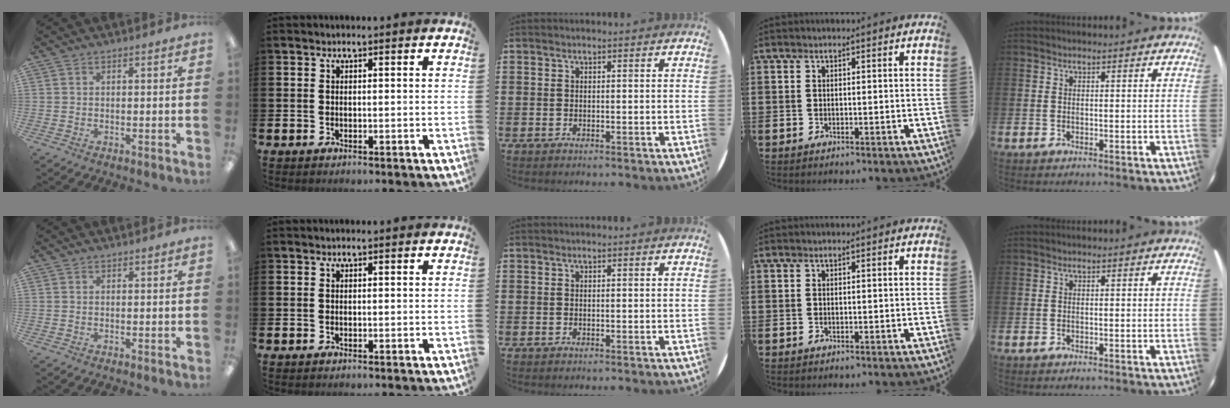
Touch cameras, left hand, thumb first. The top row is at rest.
{}